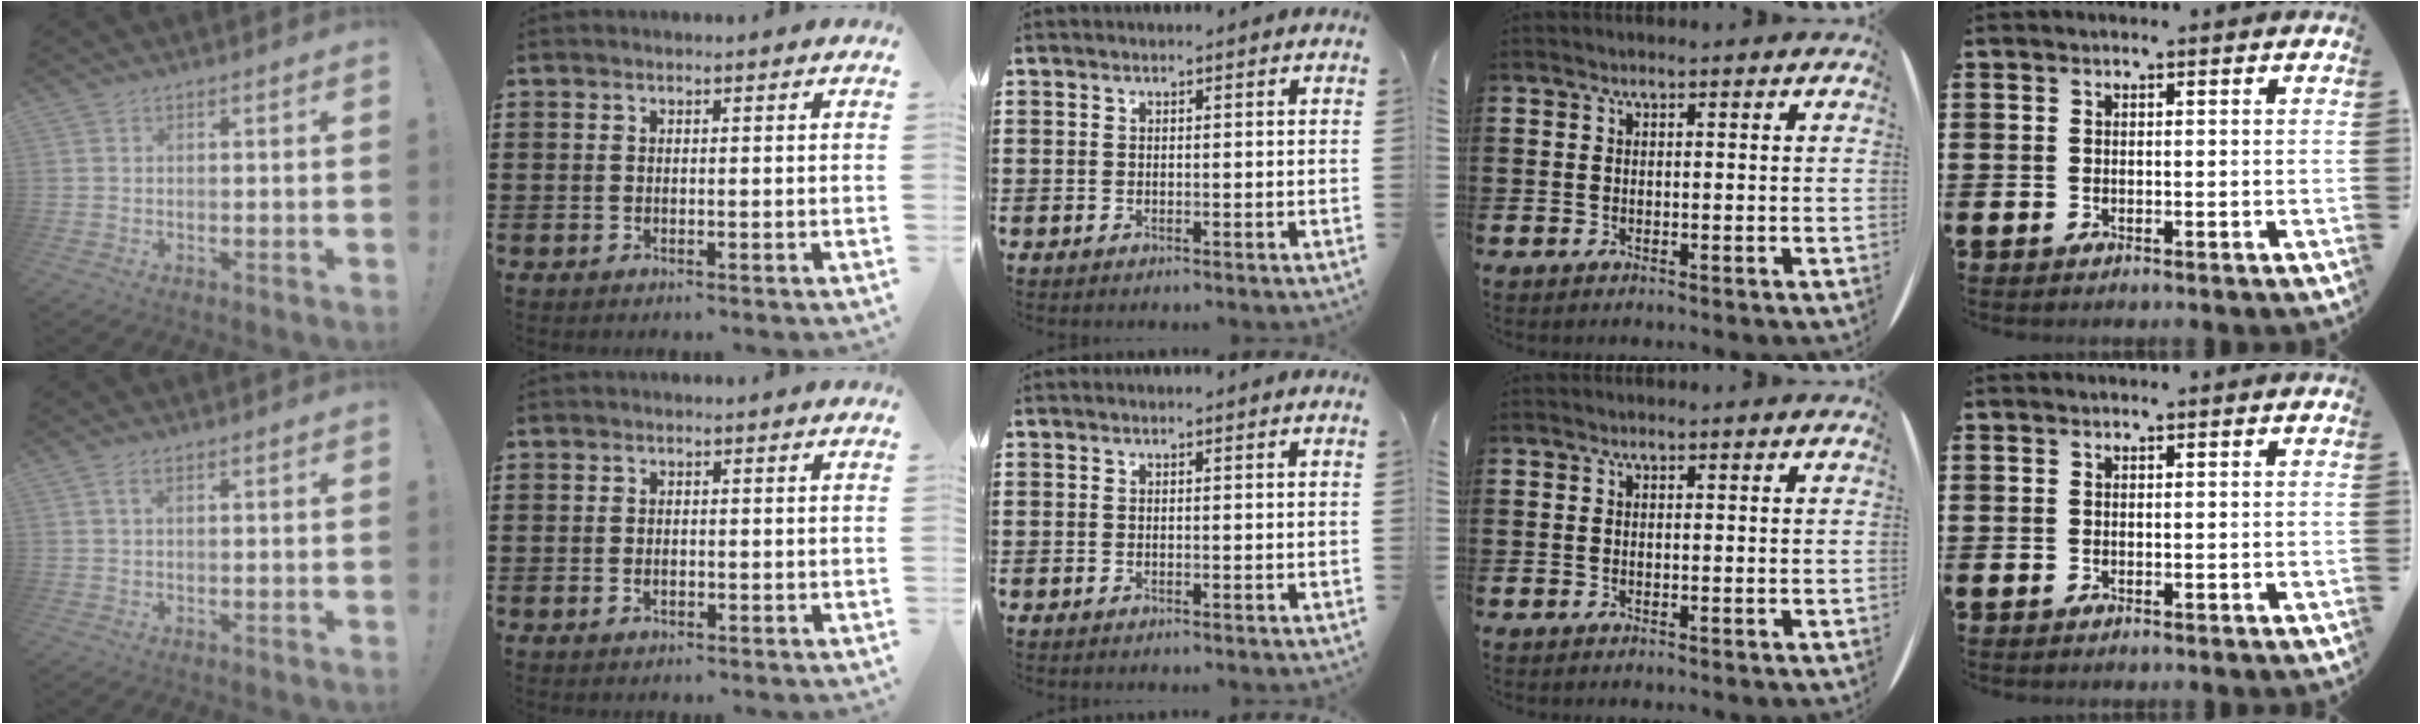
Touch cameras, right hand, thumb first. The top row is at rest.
{"thumb": {"total": 2.0, "force": [0.7, 0.7, 1.7], "torque": [-0.030, 0.003, 0.011]}, "index": {"total": 1.0, "force": [-0.2, 0.6, 0.8], "torque": [-0.016, 0.001, -0.005]}}